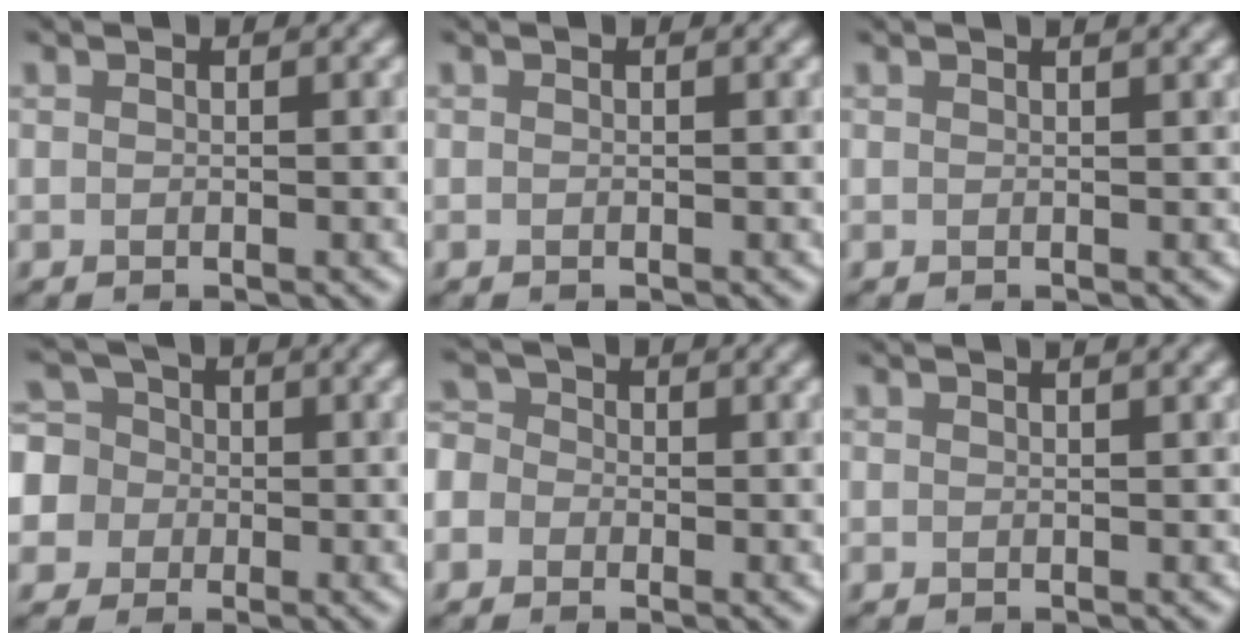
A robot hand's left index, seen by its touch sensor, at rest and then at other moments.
{"total": 0.0}
{"total": 1.1, "force": [0.8, 0.2, 0.7], "torque": [-0.004, -0.001, 0.000]}
{"total": 6.7, "force": [-1.3, 6.4, 1.5], "torque": [-0.046, 0.017, -0.057]}
{"total": 3.7, "force": [-1.6, 3.2, 0.9], "torque": [-0.009, 0.015, -0.050]}
{"total": 1.2, "force": [0.8, 0.2, 0.9], "torque": [-0.005, 0.001, 0.000]}